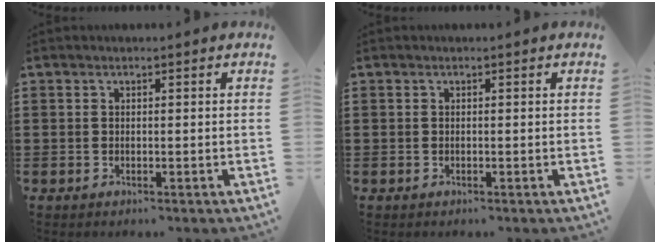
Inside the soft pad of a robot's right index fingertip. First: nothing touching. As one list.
[{"total": 0.0}]